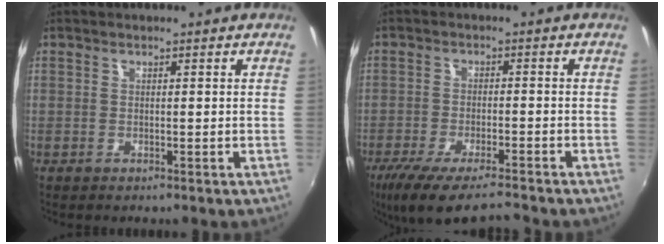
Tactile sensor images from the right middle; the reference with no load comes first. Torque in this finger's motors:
{"motor_torque": [1.10, -1.04, 0.15, 0.10]}